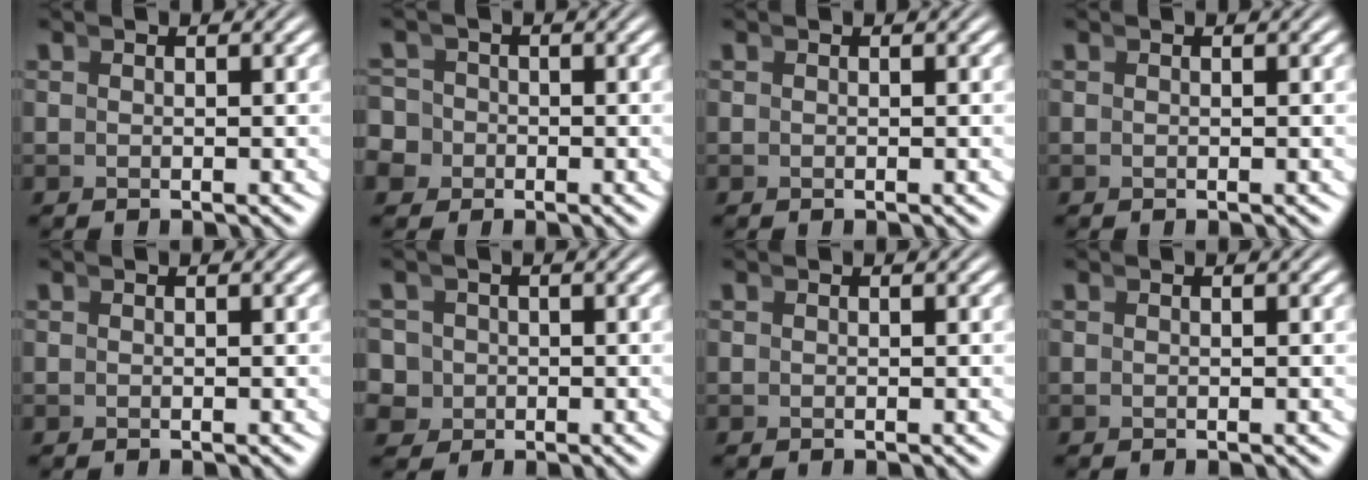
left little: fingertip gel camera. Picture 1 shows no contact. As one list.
[{"total": 4.0, "force": [-1.3, 3.7, 0.9], "torque": [-0.015, -0.018, -0.025]}, {"total": 0.0}, {"total": 0.0}, {"total": 0.0}, {"total": 4.5, "force": [-0.9, 4.3, 1.3], "torque": [-0.030, -0.021, -0.013]}, {"total": 0.0}, {"total": 0.0}]